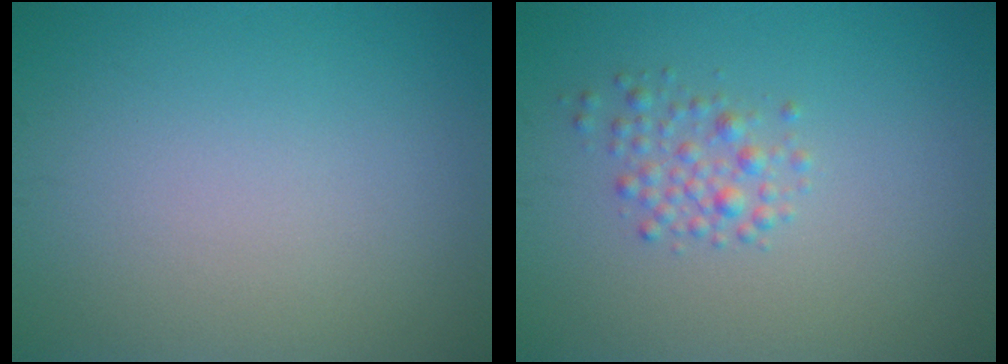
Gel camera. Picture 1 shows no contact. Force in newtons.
{"total": 2.0, "press": 2.0, "slide": 0.0}